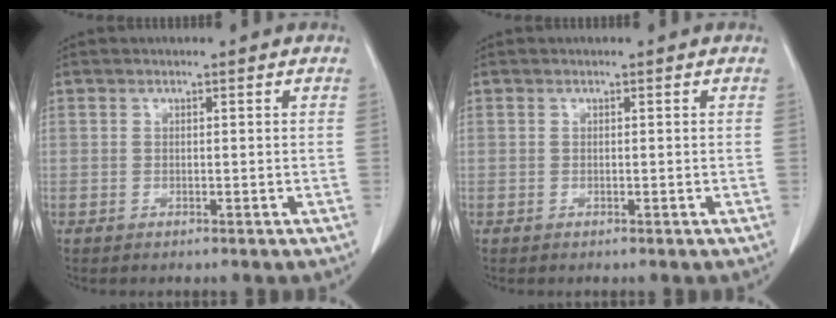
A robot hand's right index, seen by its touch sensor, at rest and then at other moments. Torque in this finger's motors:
{"motor_torque": [0.00, 0.00, 0.01, 0.00]}